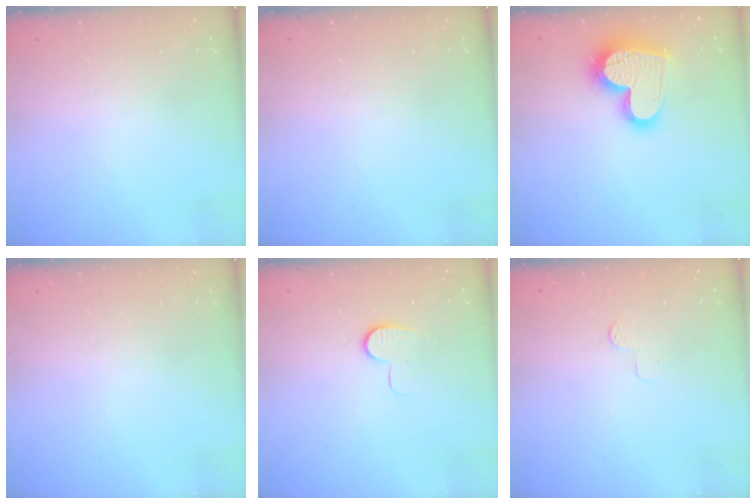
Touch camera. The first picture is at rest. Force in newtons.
{"total": 0.0}
{"total": 17.4, "press": 17.3, "slide": 1.3}
{"total": 0.0}
{"total": 7.0, "press": 7.0, "slide": 0.6}
{"total": 2.6, "press": 2.6, "slide": 0.3}